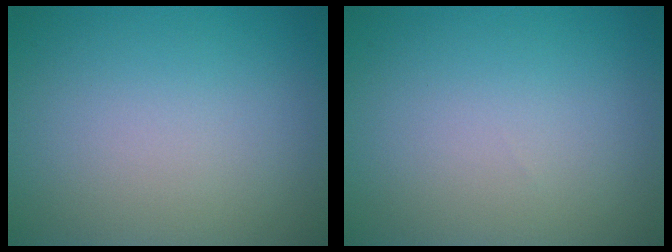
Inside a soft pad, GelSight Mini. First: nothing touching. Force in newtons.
{"total": 0.0}